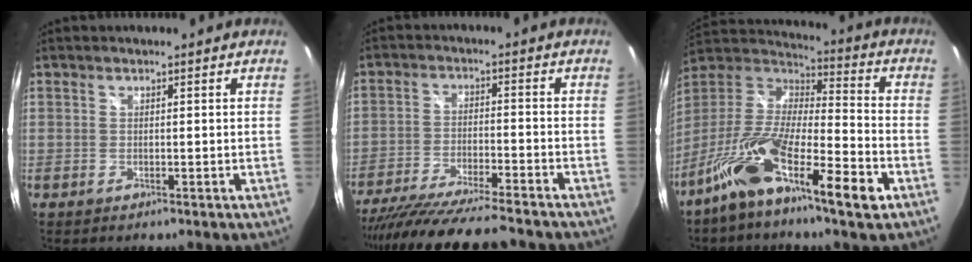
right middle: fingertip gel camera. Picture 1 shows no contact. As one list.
[{"total": 18.1, "force": [-16.0, 1.0, 8.5], "torque": [-0.165, -0.040, -0.256]}, {"total": 18.9, "force": [-10.4, 4.1, 15.2], "torque": [-0.280, -0.021, -0.196]}]